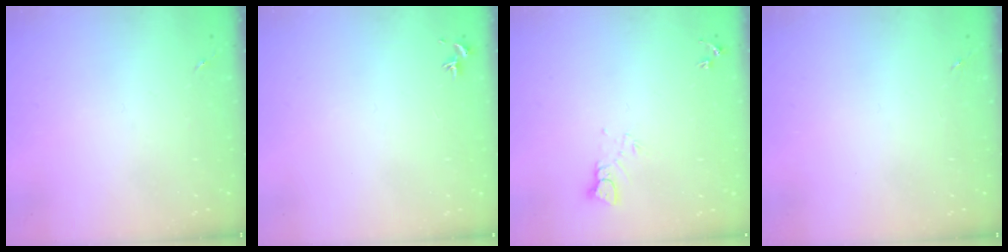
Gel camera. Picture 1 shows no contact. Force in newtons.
{"total": 0.0}
{"total": 3.8, "press": 3.8, "slide": 0.3}
{"total": 0.0}